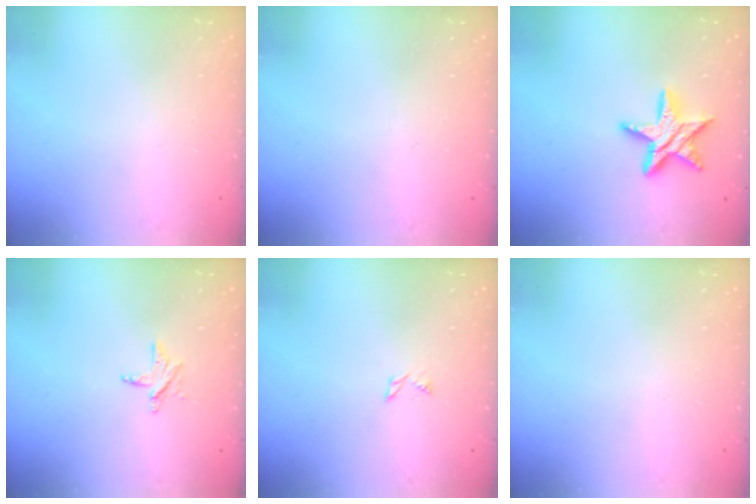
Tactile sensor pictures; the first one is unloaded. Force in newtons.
{"total": 0.0}
{"total": 11.7, "press": 11.7, "slide": 0.8}
{"total": 4.0, "press": 4.0, "slide": 0.3}
{"total": 1.8, "press": 1.7, "slide": 0.3}
{"total": 0.0}